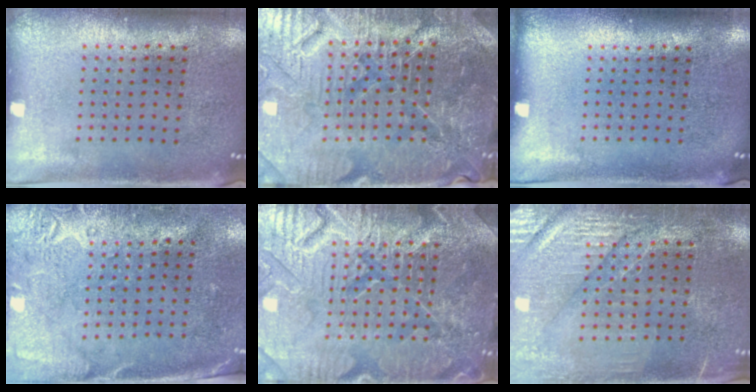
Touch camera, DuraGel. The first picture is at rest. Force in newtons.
{"total": 5.3, "press": 5.0, "slide": 1.8}
{"total": 0.0}
{"total": 2.7, "press": 2.3, "slide": 1.5}
{"total": 7.9, "press": 7.8, "slide": 1.0}
{"total": 3.2, "press": 3.0, "slide": 1.1}